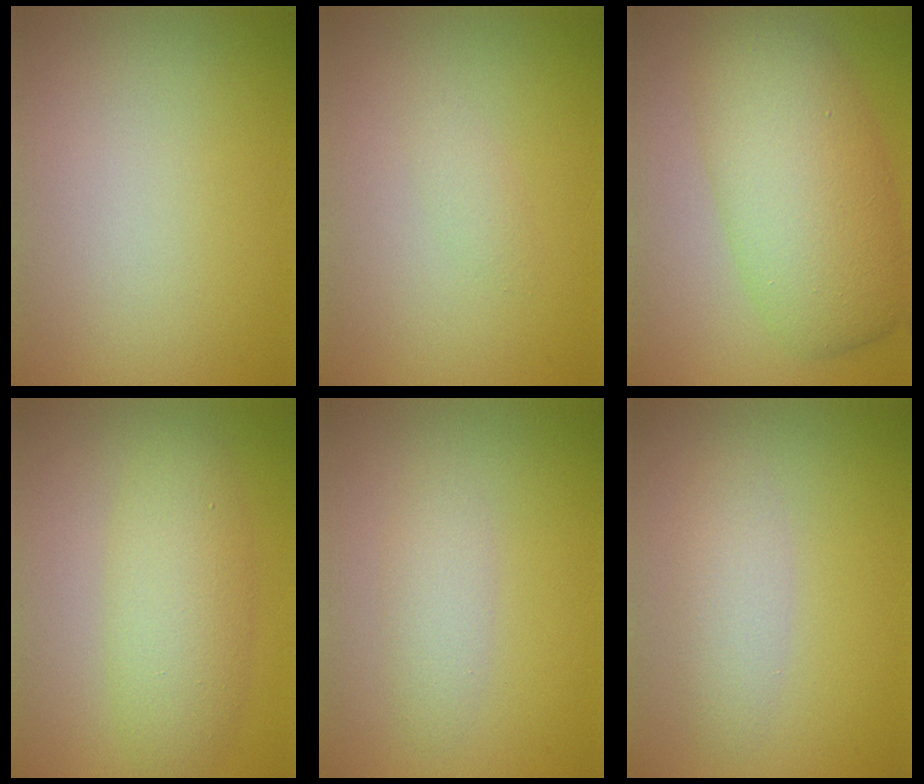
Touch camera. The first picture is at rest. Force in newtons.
{"total": 0.8, "press": 0.8, "slide": 0.1}
{"total": 8.2, "press": 8.2, "slide": 0.1}
{"total": 4.6, "press": 4.6, "slide": 0.2}
{"total": 1.9, "press": 1.9, "slide": 0.1}
{"total": 2.3, "press": 2.3, "slide": 0.2}